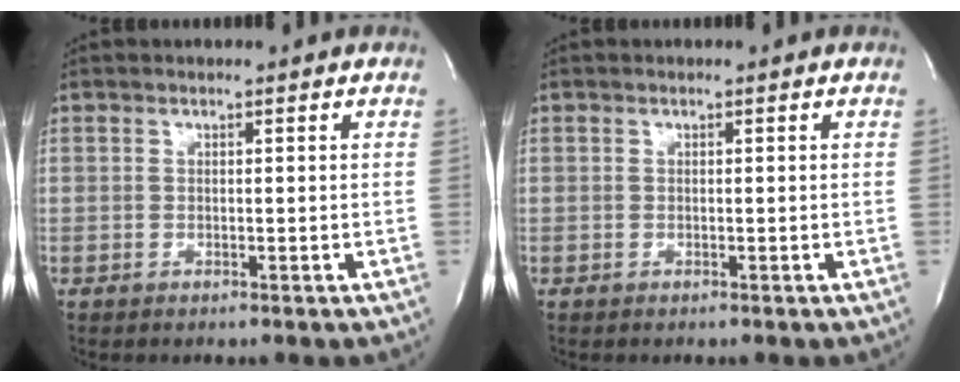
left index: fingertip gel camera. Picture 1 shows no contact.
{"total": 0.0}